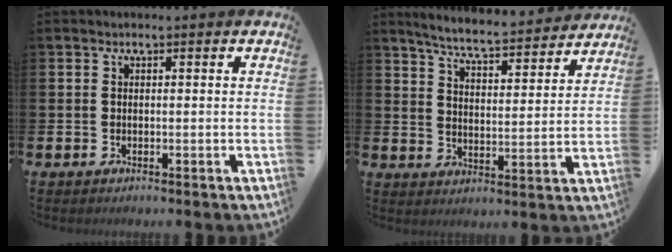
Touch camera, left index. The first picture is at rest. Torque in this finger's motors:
{"motor_torque": [0.24, -0.32, 0.36, 0.12]}